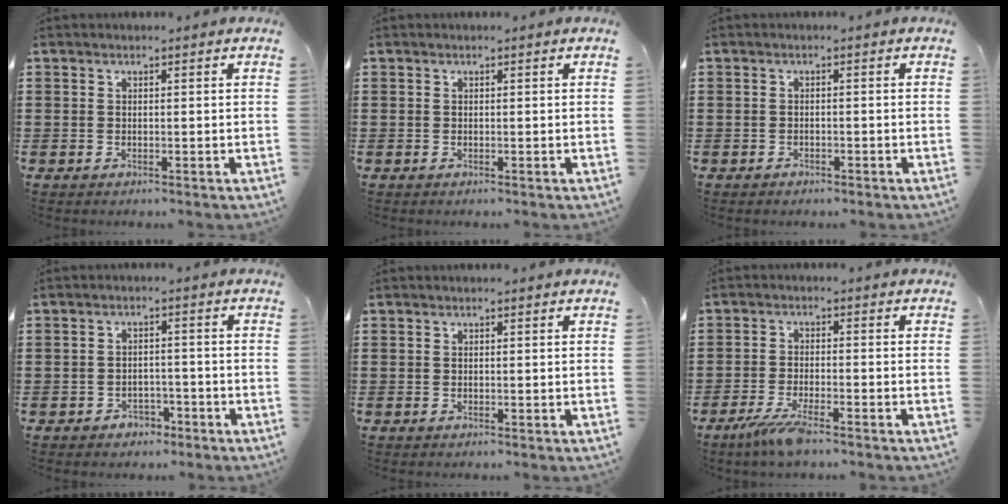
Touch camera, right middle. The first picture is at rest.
{"total": 0.0}
{"total": 0.9, "force": [-0.8, 0.5, 0.0], "torque": [-0.003, 0.003, -0.019]}
{"total": 2.4, "force": [-2.1, 1.1, 0.1], "torque": [-0.011, 0.002, -0.047]}
{"total": 0.0}
{"total": 4.9, "force": [-3.6, 0.5, 3.2], "torque": [-0.078, -0.016, -0.071]}